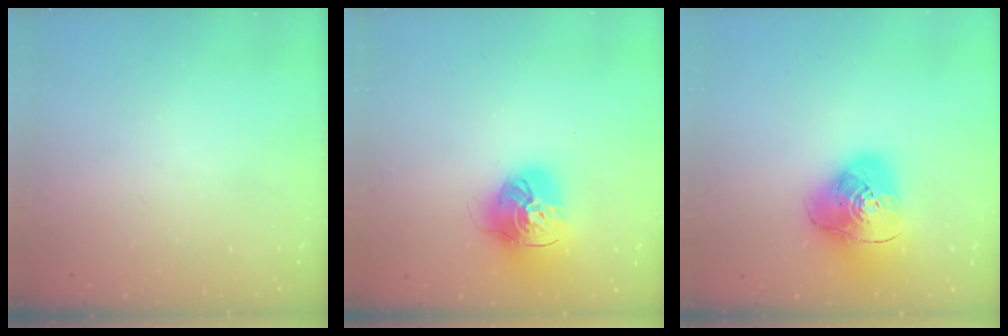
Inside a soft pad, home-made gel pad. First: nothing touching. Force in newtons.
{"total": 16.3, "press": 16.2, "slide": 1.6}
{"total": 14.0, "press": 13.9, "slide": 1.8}